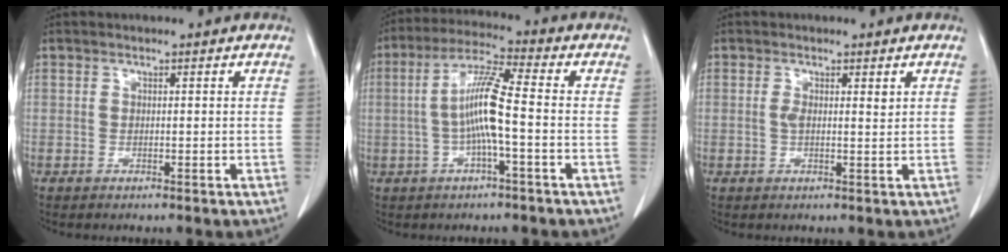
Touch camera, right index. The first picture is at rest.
{"total": 8.7, "force": [-1.0, 0.3, 8.6], "torque": [-0.172, 0.013, -0.024]}
{"total": 2.1, "force": [0.6, 0.6, 1.9], "torque": [-0.036, 0.000, 0.011]}